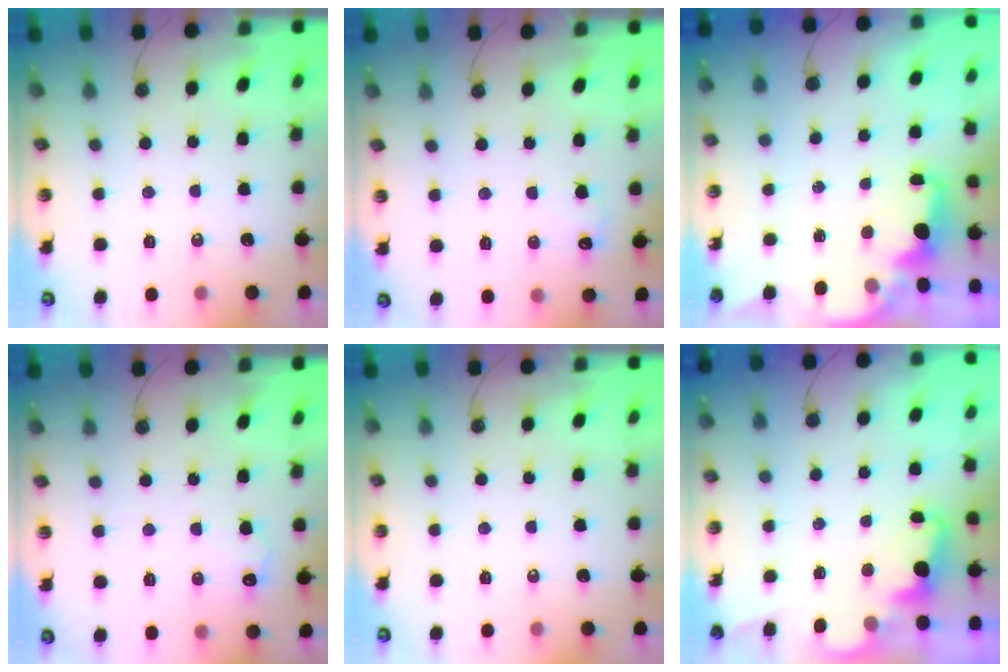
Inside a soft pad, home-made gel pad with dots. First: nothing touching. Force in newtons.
{"total": 5.7, "press": 5.6, "slide": 1.1}
{"total": 2.3, "press": 2.2, "slide": 0.7}
{"total": 6.9, "press": 6.9, "slide": 0.4}
{"total": 0.0}
{"total": 2.4, "press": 2.3, "slide": 0.5}